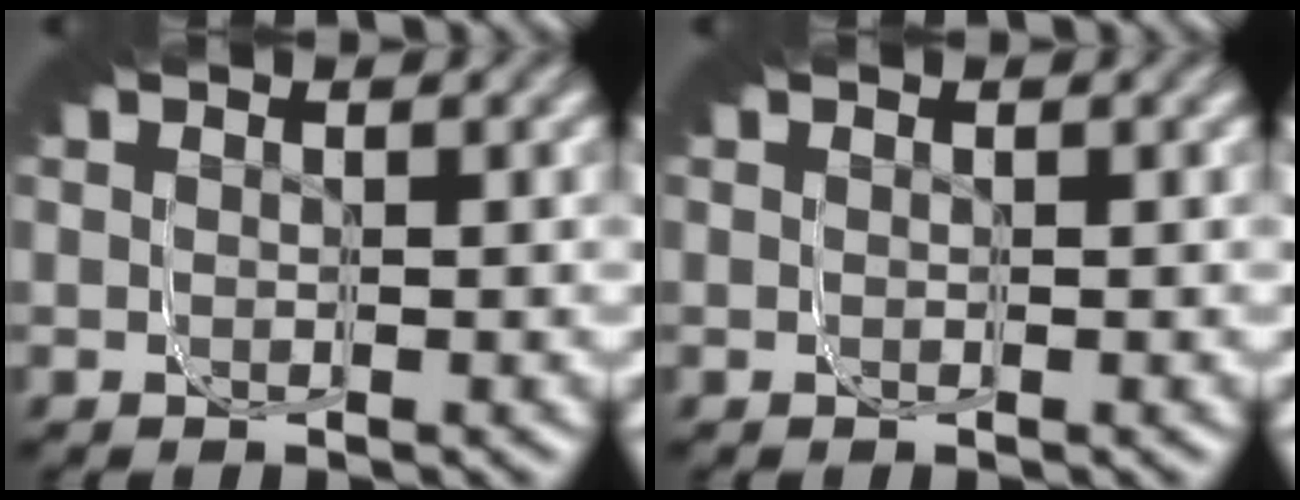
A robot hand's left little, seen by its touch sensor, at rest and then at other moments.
{"total": 0.0}